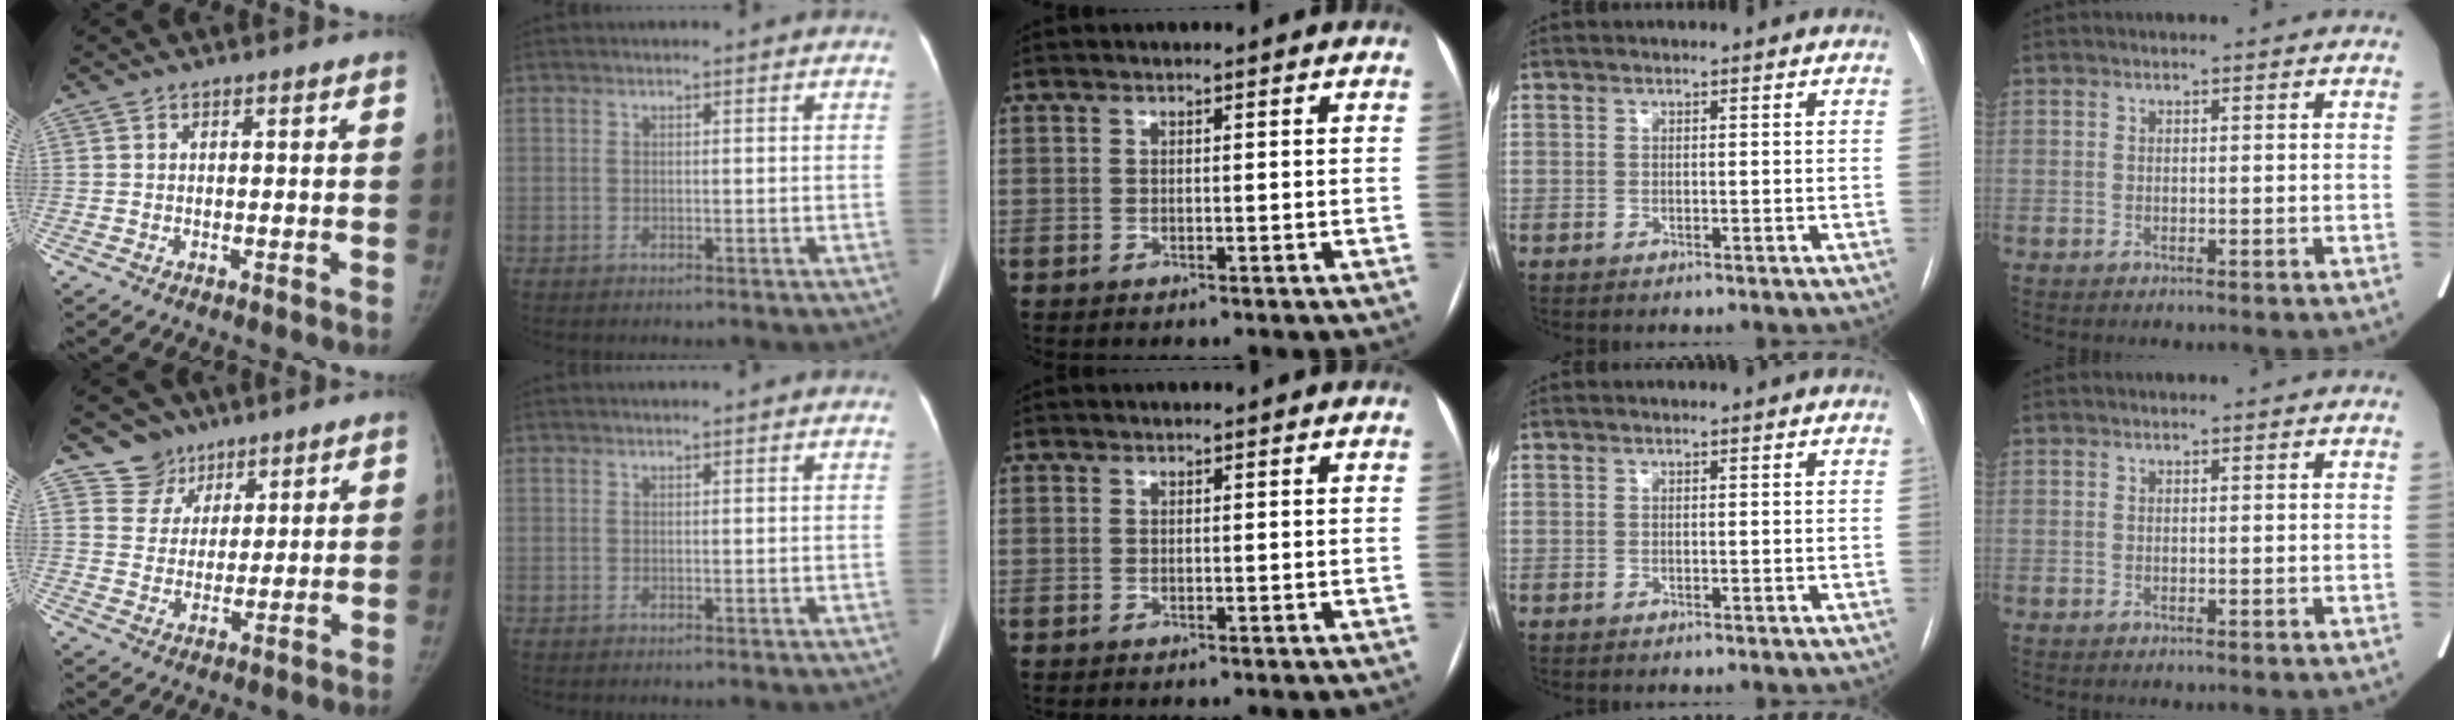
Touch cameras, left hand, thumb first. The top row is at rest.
{"thumb": {"total": 6.5, "force": [4.6, 4.6, -0.4], "torque": [0.042, -0.039, 0.082]}}